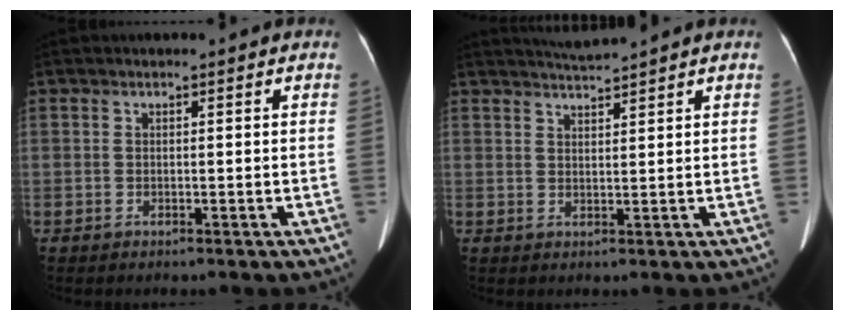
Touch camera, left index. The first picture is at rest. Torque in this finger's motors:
{"motor_torque": [0.19, -0.35, -0.02, 0.01]}